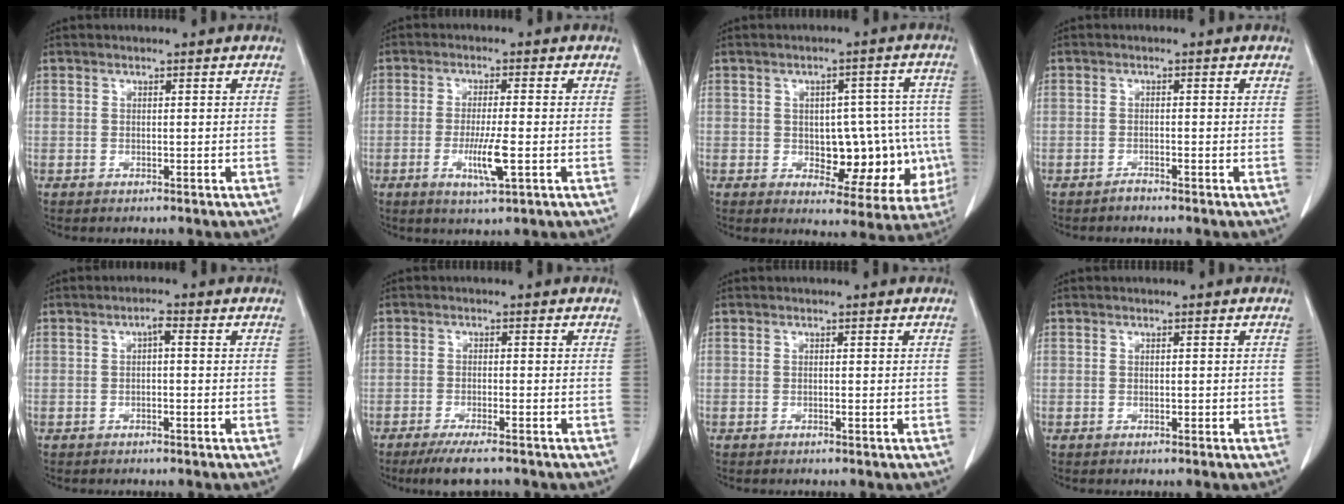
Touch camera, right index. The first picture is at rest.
{"total": 5.7, "force": [-1.7, 0.3, 5.5], "torque": [-0.103, -0.011, -0.026]}
{"total": 13.0, "force": [-2.5, 7.0, 10.7], "torque": [-0.108, 0.030, -0.012]}
{"total": 0.7, "force": [-0.7, 0.1, 0.1], "torque": [0.005, 0.002, -0.012]}
{"total": 1.5, "force": [0.2, 0.4, 1.4], "torque": [-0.019, 0.007, 0.005]}
{"total": 6.1, "force": [-4.8, 0.8, 3.7], "torque": [-0.054, -0.012, -0.074]}
{"total": 0.0}
{"total": 0.0}